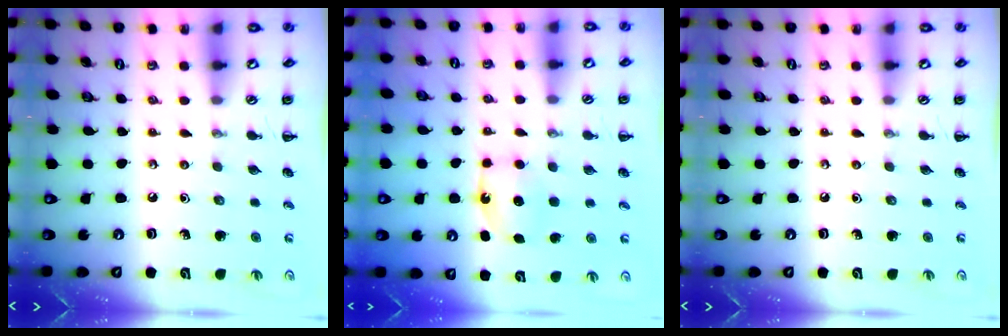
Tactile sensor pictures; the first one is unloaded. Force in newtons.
{"total": 5.5, "press": 5.4, "slide": 1.3}
{"total": 0.0}